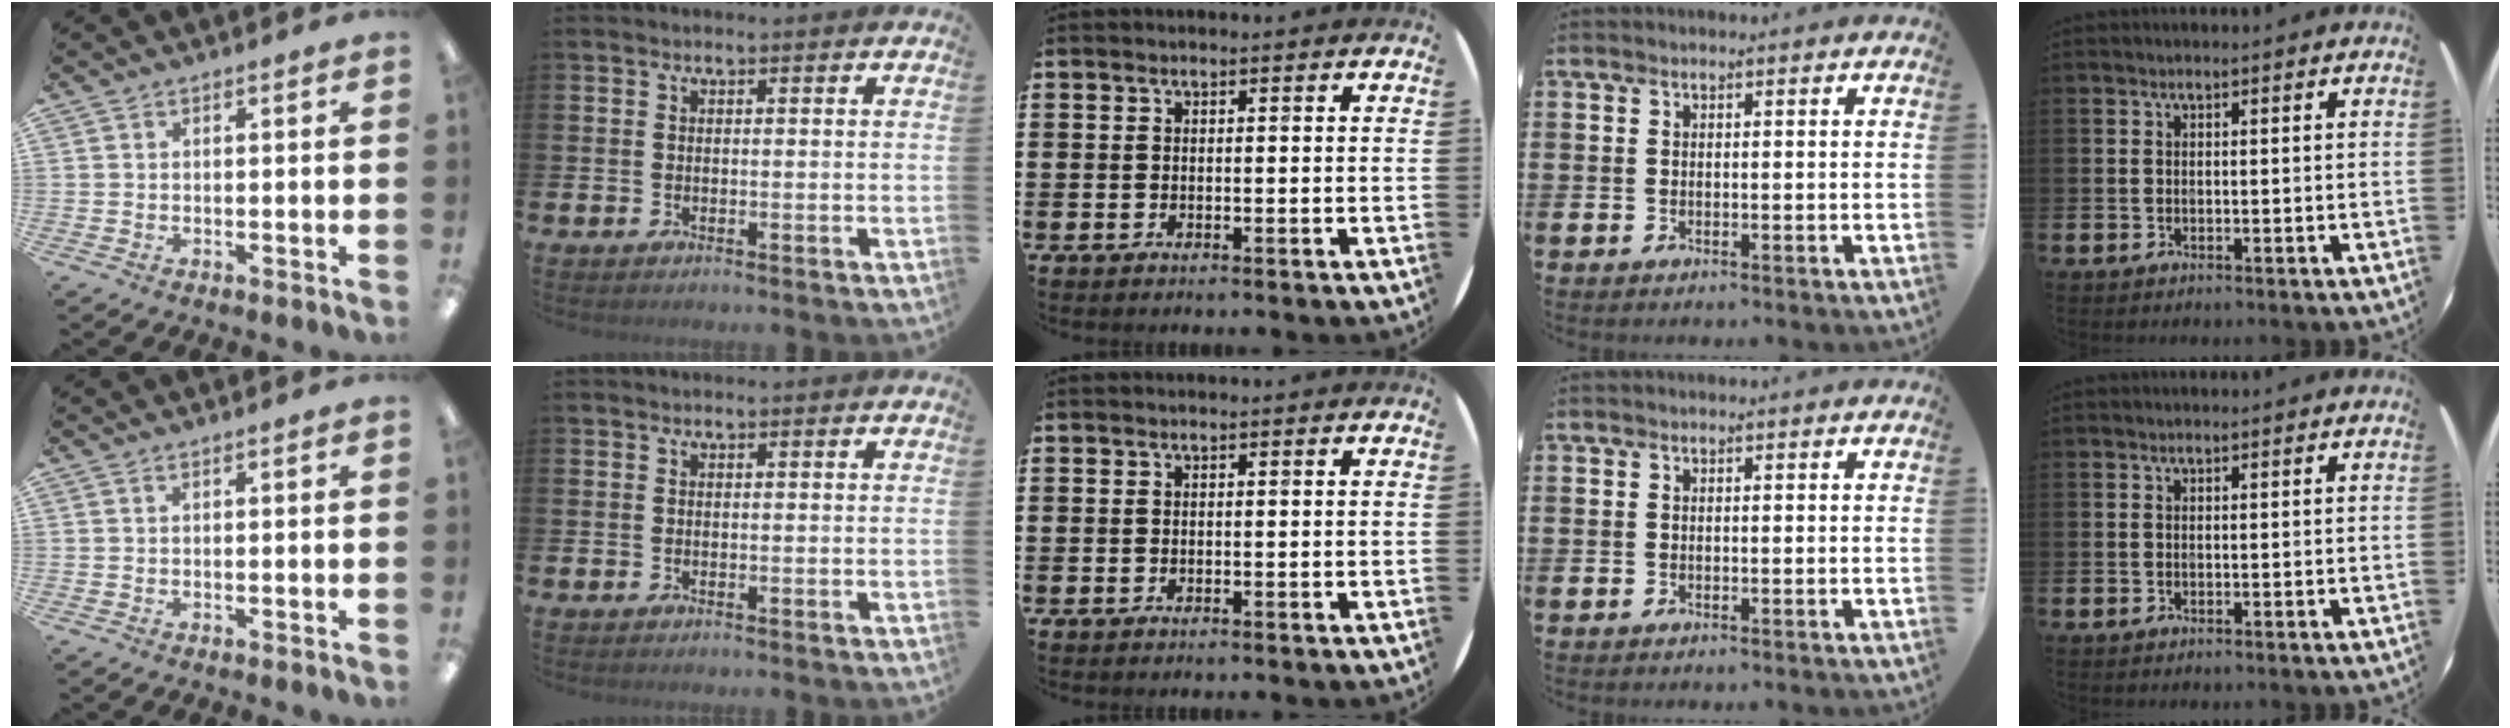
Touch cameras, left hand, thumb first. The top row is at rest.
{}